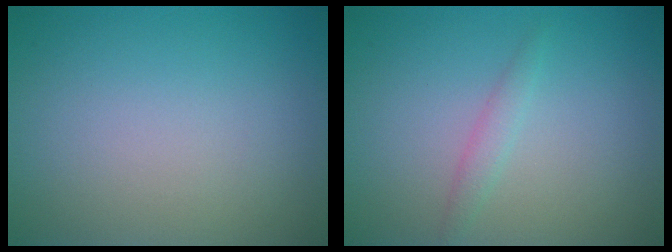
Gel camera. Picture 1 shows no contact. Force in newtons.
{"total": 1.2, "press": 1.2, "slide": 0.1}